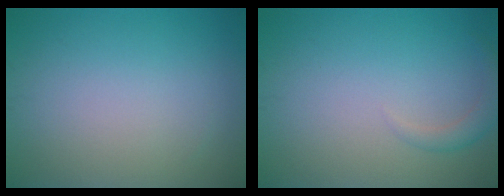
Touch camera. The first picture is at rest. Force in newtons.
{"total": 1.5, "press": 1.5, "slide": 0.1}